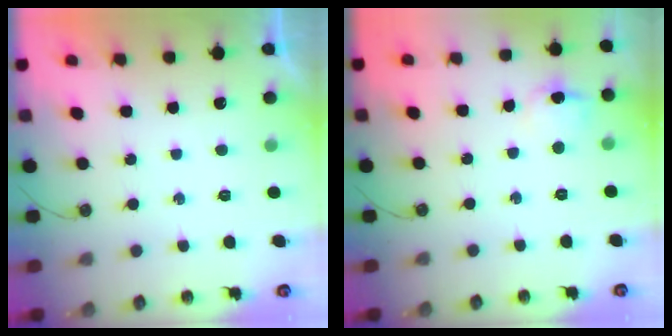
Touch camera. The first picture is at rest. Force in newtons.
{"total": 7.7, "press": 7.7, "slide": 0.8}